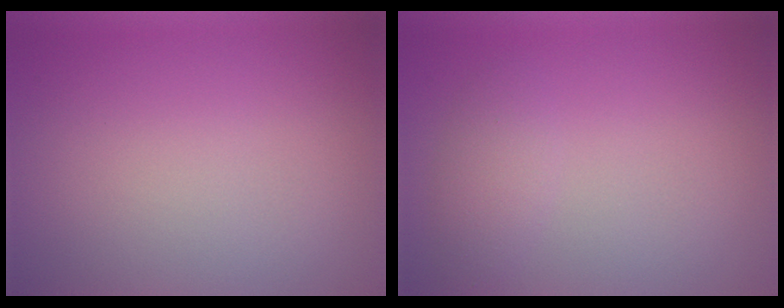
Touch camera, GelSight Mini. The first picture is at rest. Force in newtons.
{"total": 1.7, "press": 1.7, "slide": 0.1}